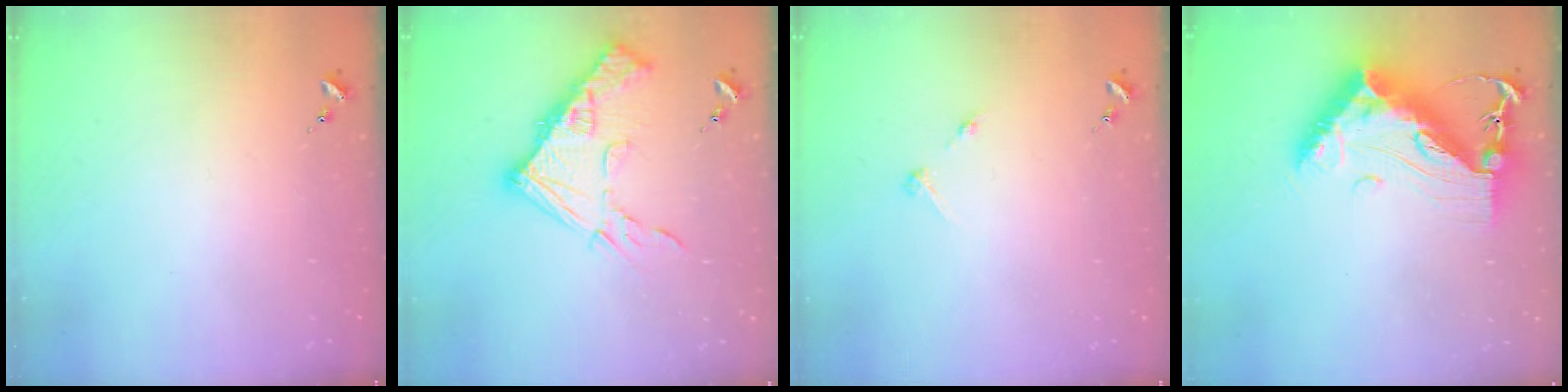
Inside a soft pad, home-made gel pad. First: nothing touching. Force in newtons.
{"total": 16.7, "press": 16.6, "slide": 1.8}
{"total": 2.8, "press": 2.8, "slide": 0.3}
{"total": 19.1, "press": 19.1, "slide": 1.6}